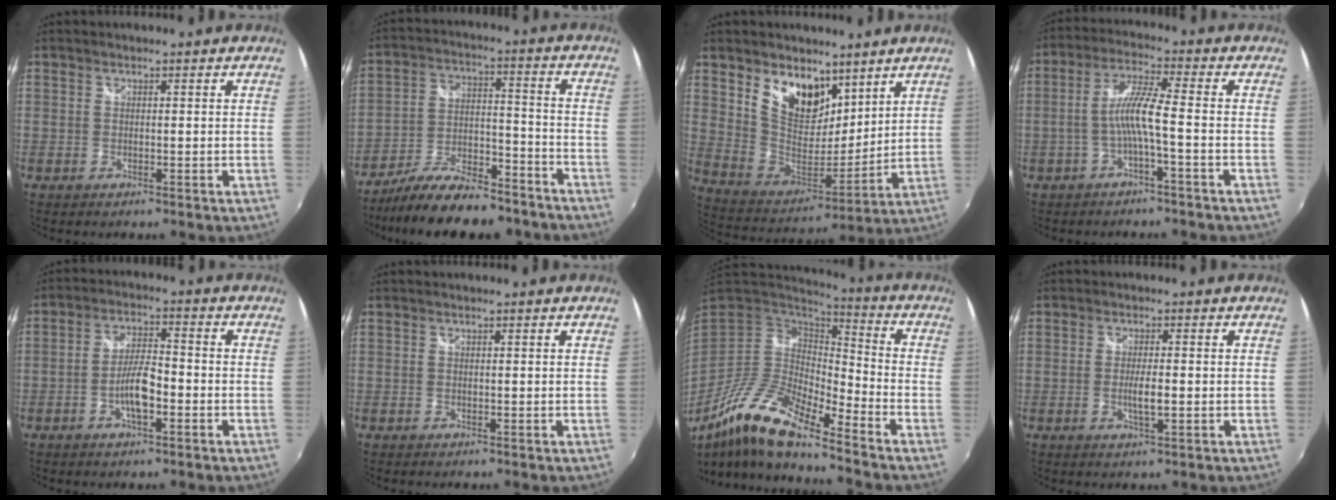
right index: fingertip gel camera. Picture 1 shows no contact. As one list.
[{"total": 18.6, "force": [-15.1, 5.7, 9.2], "torque": [-0.167, -0.005, -0.227]}, {"total": 14.3, "force": [8.6, 8.2, 7.8], "torque": [-0.150, -0.009, 0.165]}, {"total": 6.6, "force": [-2.2, -0.1, 6.3], "torque": [-0.139, 0.009, -0.037]}, {"total": 6.4, "force": [-2.5, 1.9, 5.5], "torque": [-0.108, 0.006, -0.044]}, {"total": 0.0}, {"total": 15.8, "force": [-10.9, 3.0, 11.0], "torque": [-0.204, -0.018, -0.218]}, {"total": 3.4, "force": [-0.6, 0.5, 3.3], "torque": [-0.059, -0.007, -0.010]}]